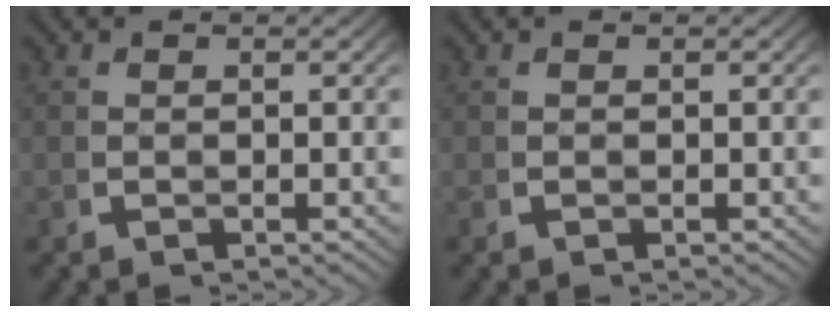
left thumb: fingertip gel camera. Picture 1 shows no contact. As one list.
[{"total": 0.0}]